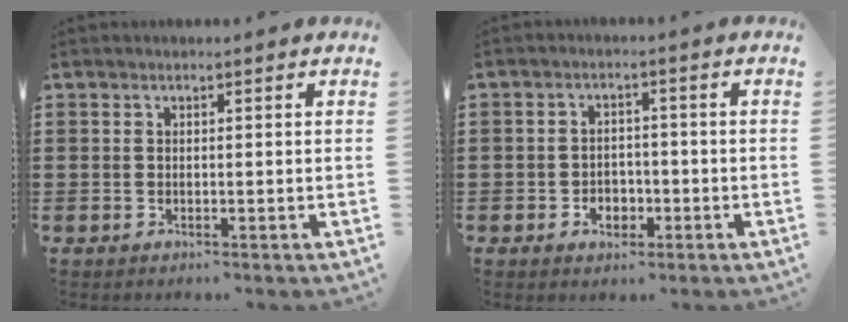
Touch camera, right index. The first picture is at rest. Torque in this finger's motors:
{"motor_torque": [0.28, 0.26, 0.04, 0.00]}